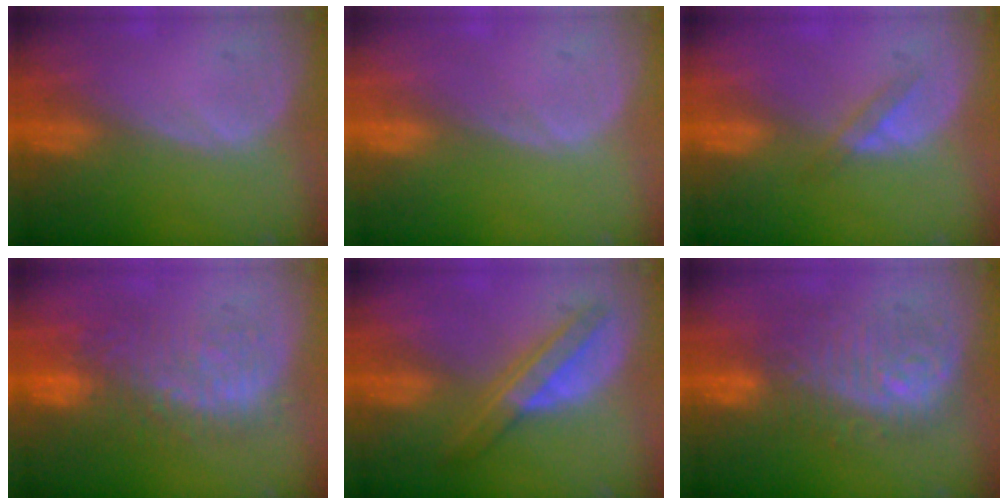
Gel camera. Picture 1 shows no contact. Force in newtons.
{"total": 0.0}
{"total": 2.3, "press": 2.0, "slide": 1.0}
{"total": 11.0, "press": 9.5, "slide": 5.4}
{"total": 6.8, "press": 5.8, "slide": 3.5}
{"total": 9.7, "press": 9.6, "slide": 0.9}